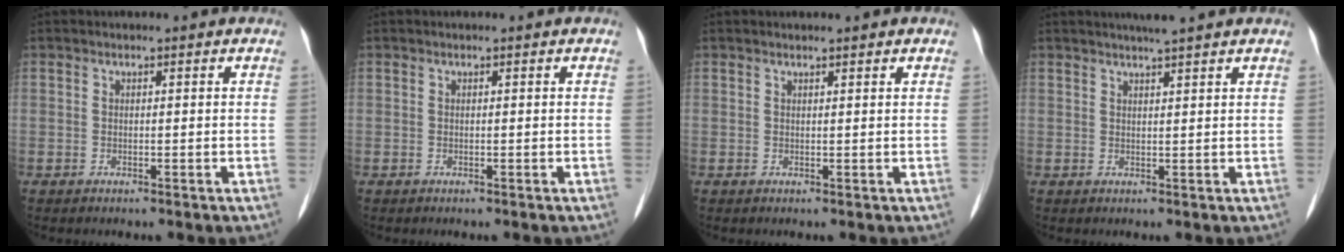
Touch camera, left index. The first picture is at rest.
{"total": 0.0}
{"total": 1.5, "force": [1.3, 0.1, 0.8], "torque": [-0.012, 0.010, 0.020]}
{"total": 4.2, "force": [3.6, -0.5, 2.2], "torque": [-0.030, 0.015, 0.052]}